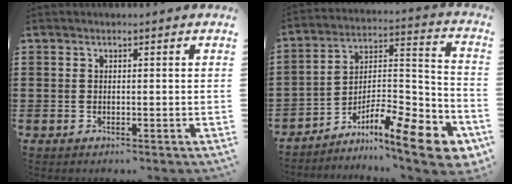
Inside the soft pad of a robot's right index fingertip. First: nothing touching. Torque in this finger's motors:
{"motor_torque": [0.05, 0.05, -0.03, -0.12]}